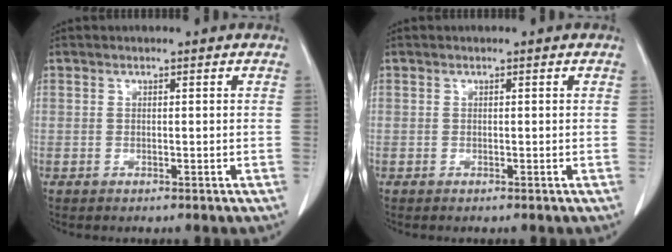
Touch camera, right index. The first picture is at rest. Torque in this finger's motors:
{"motor_torque": [0.04, -0.01, -0.01, 0.00]}